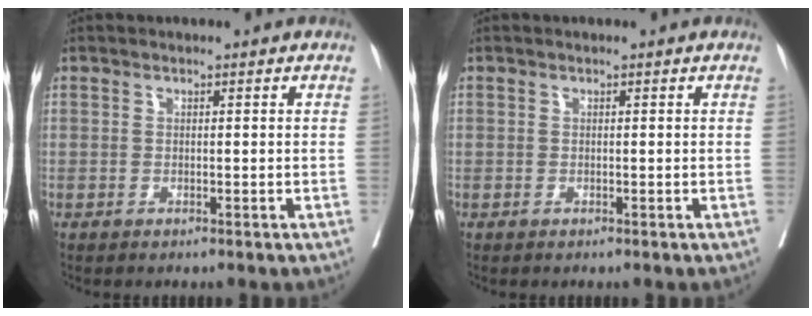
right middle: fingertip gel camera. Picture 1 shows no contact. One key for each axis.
{"total": 0.0}